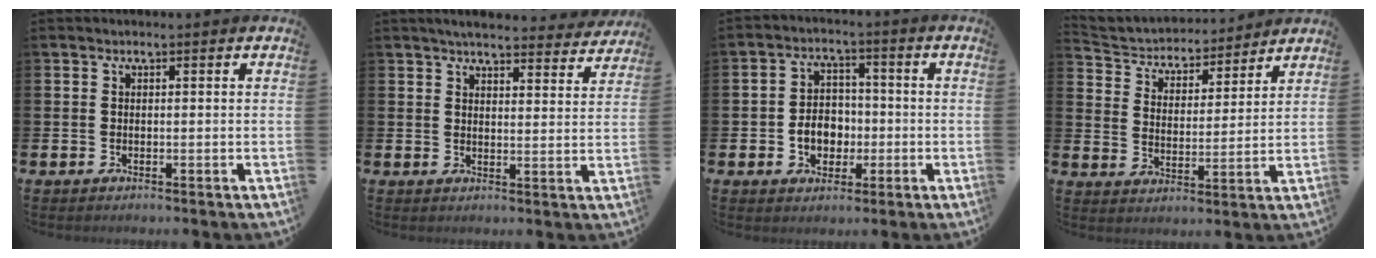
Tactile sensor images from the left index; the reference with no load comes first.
{"total": 4.4, "force": [4.2, 0.5, 1.2], "torque": [-0.028, -0.026, 0.071]}
{"total": 4.9, "force": [-1.1, 4.0, 2.6], "torque": [-0.039, 0.003, -0.027]}
{"total": 4.5, "force": [4.2, 1.8, 0.1], "torque": [-0.036, -0.037, 0.066]}